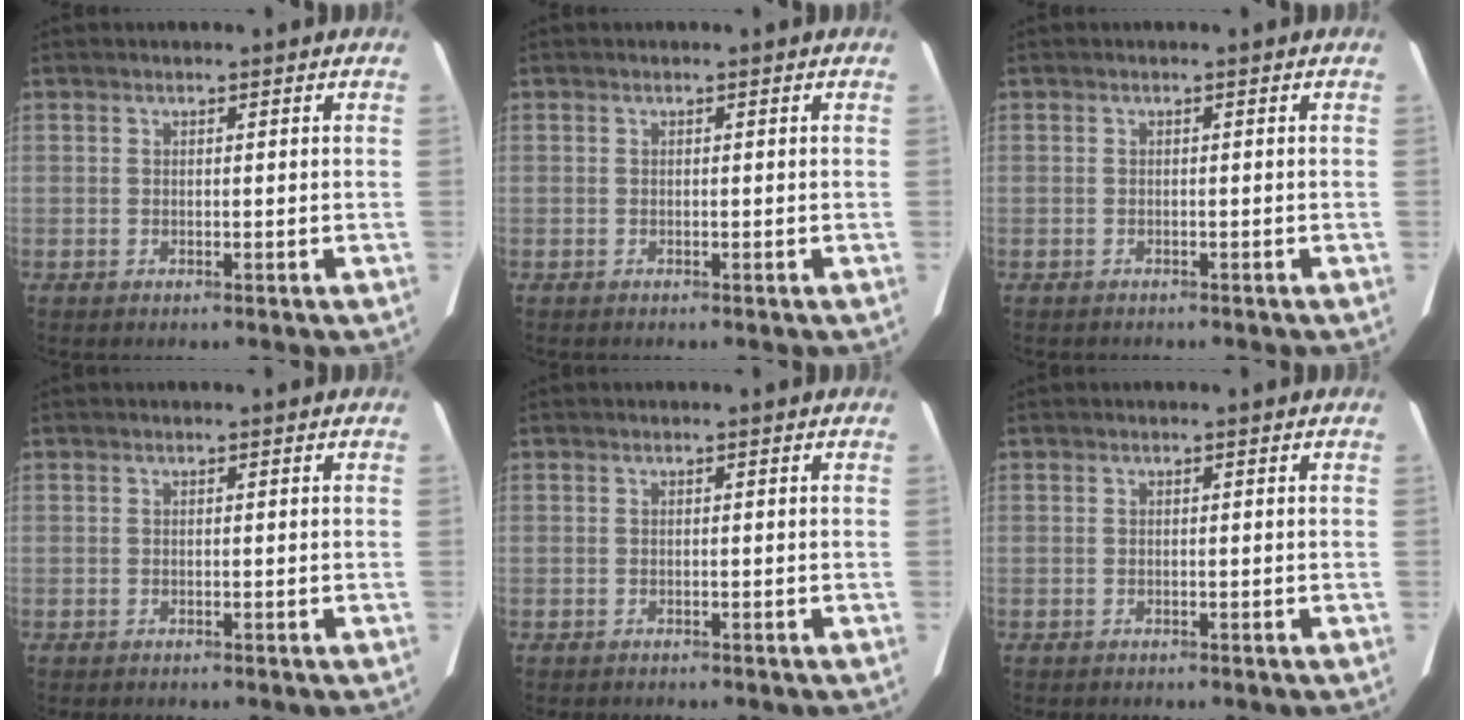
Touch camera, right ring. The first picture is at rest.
{"total": 0.0}
{"total": 1.7, "force": [-1.6, 0.6, 0.5], "torque": [-0.013, -0.003, -0.015]}
{"total": 0.0}
{"total": 1.5, "force": [-1.3, 0.5, 0.5], "torque": [-0.012, -0.003, -0.013]}
{"total": 0.7, "force": [-0.6, 0.2, 0.2], "torque": [-0.009, -0.001, -0.007]}